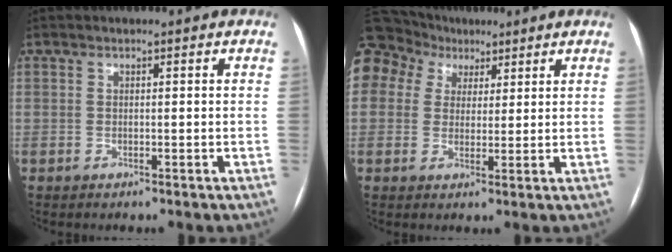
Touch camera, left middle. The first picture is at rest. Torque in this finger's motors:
{"motor_torque": [2.14, 0.00, 1.06, 0.21]}